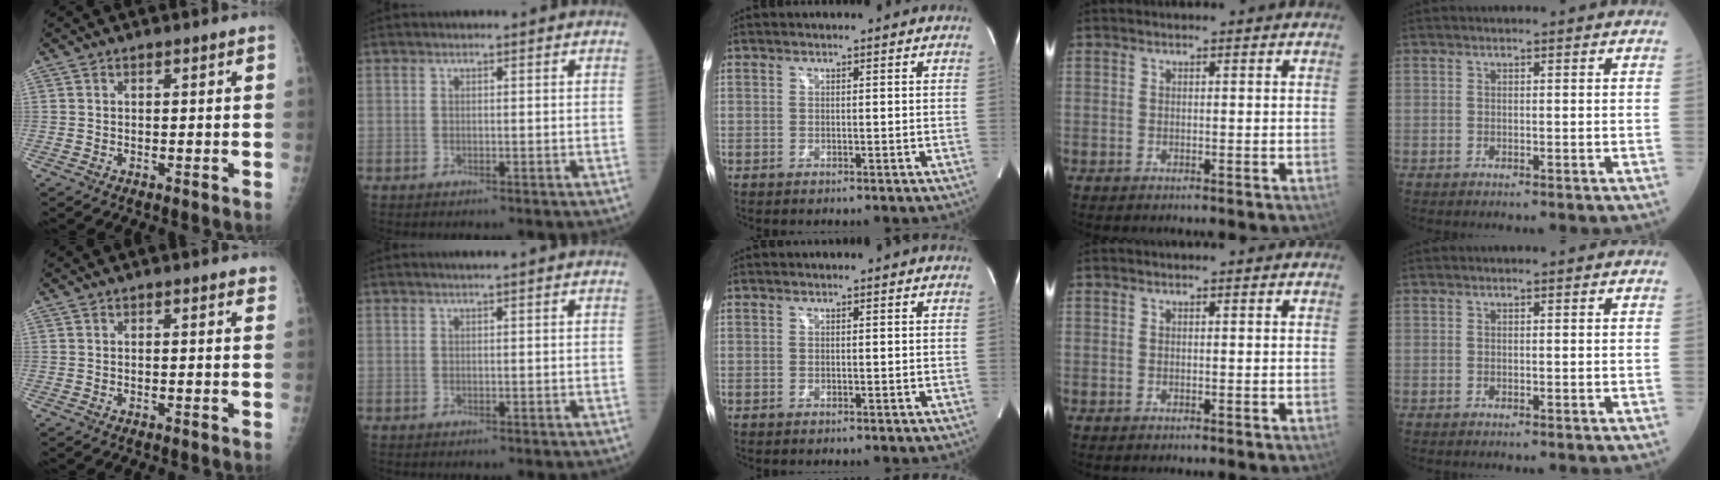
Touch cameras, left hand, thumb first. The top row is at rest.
{"thumb": {"total": 1.0, "force": [0.8, 0.3, 0.5], "torque": [-0.002, 0.000, 0.007]}, "index": {"total": 0.6, "force": [0.4, -0.2, 0.4], "torque": [-0.013, -0.002, 0.012]}}